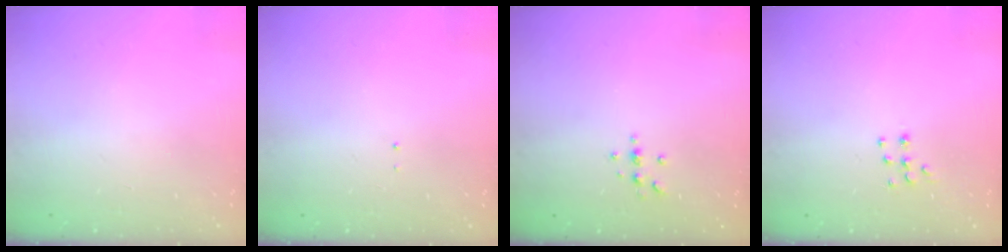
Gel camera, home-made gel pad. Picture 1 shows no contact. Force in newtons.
{"total": 0.6, "press": 0.6, "slide": 0.1}
{"total": 2.7, "press": 2.7, "slide": 0.3}
{"total": 6.1, "press": 6.0, "slide": 0.7}